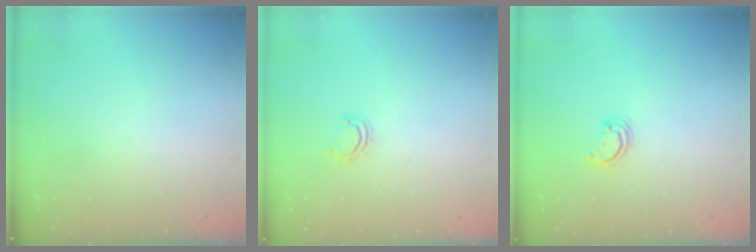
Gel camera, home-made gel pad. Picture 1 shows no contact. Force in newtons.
{"total": 4.7, "press": 4.4, "slide": 1.6}
{"total": 3.7, "press": 3.7, "slide": 0.3}